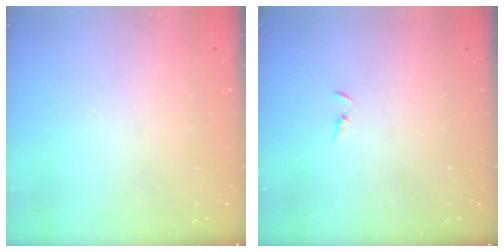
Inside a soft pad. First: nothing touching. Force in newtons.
{"total": 2.1, "press": 2.1, "slide": 0.3}